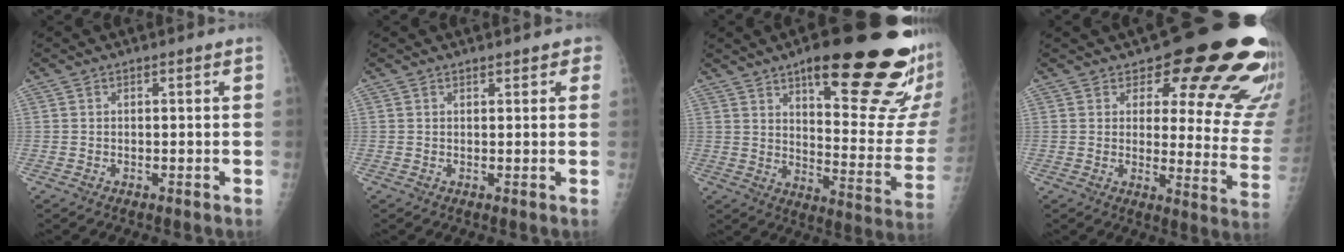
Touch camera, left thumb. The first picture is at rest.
{"total": 2.2, "force": [1.6, 1.1, 1.0], "torque": [0.010, -0.001, 0.013]}
{"total": 27.5, "force": [15.6, 7.0, 21.6], "torque": [-0.238, -0.067, 0.226]}
{"total": 21.5, "force": [14.7, 7.9, 13.6], "torque": [-0.115, -0.091, 0.169]}